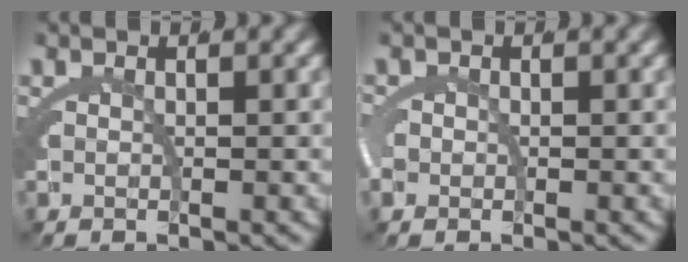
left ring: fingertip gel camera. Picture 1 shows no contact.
{"total": 1.0, "force": [-0.4, 0.7, 0.4], "torque": [-0.019, -0.003, -0.006]}